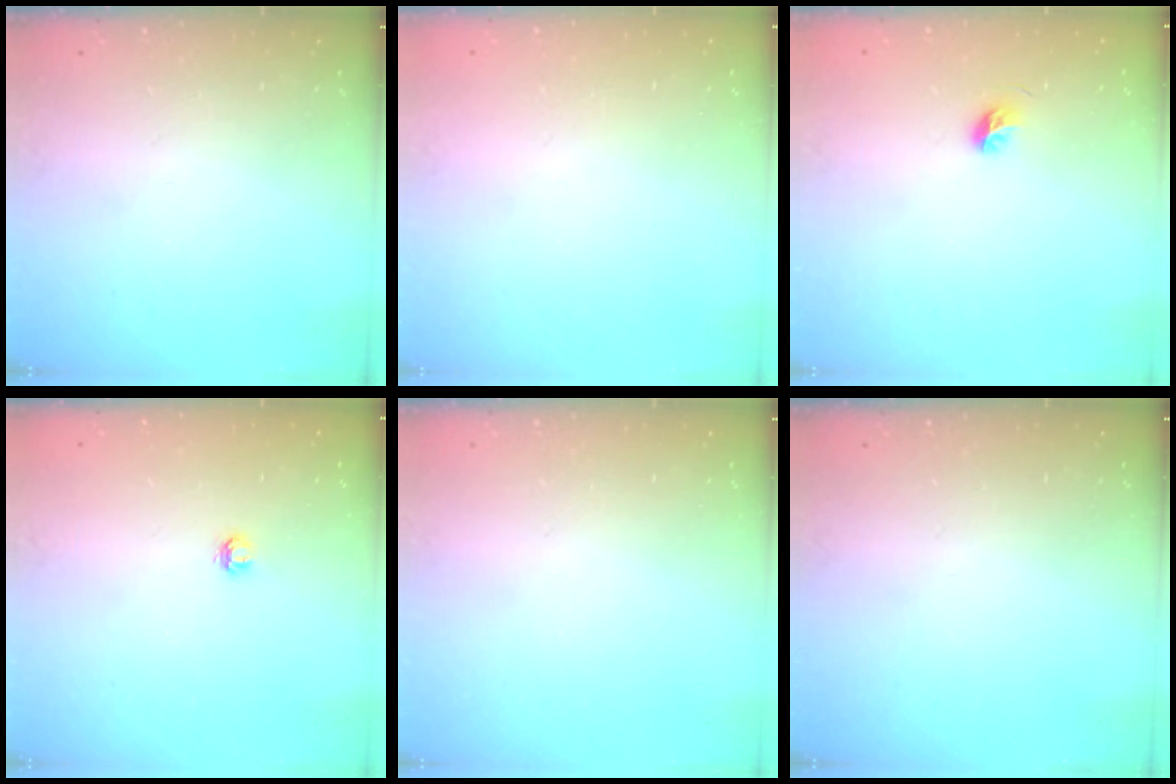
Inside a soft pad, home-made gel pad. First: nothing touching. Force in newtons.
{"total": 0.7, "press": 0.7, "slide": 0.3}
{"total": 5.3, "press": 5.2, "slide": 1.0}
{"total": 3.6, "press": 3.6, "slide": 0.3}
{"total": 0.0}
{"total": 0.0}